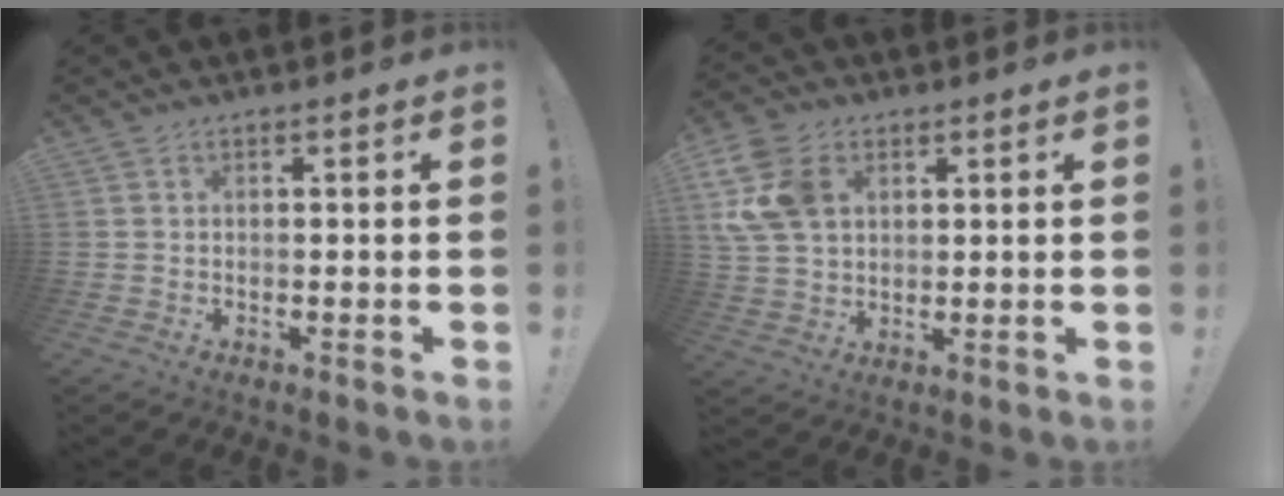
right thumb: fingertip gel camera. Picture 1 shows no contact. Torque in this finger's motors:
{"motor_torque": [0.46, 0.68, 1.18, 0.35, 0.09]}